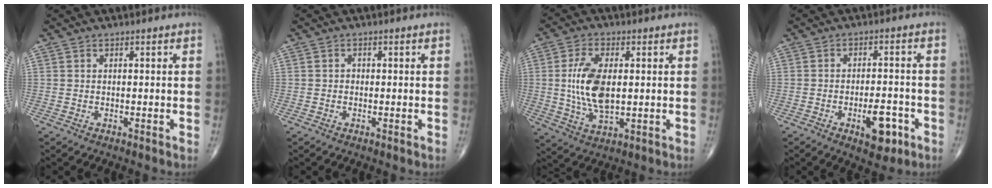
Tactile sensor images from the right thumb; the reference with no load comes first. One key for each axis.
{"total": 0.7, "fx": -0.2, "fy": 0.6, "fz": 0.2, "tx": 0.000, "ty": 0.002, "tz": -0.006}
{"total": 11.2, "fx": 0.8, "fy": 5.6, "fz": 9.6, "tx": -0.190, "ty": -0.007, "tz": 0.019}
{"total": 7.5, "fx": -3.3, "fy": 3.5, "fz": 5.8, "tx": -0.065, "ty": 0.019, "tz": -0.042}